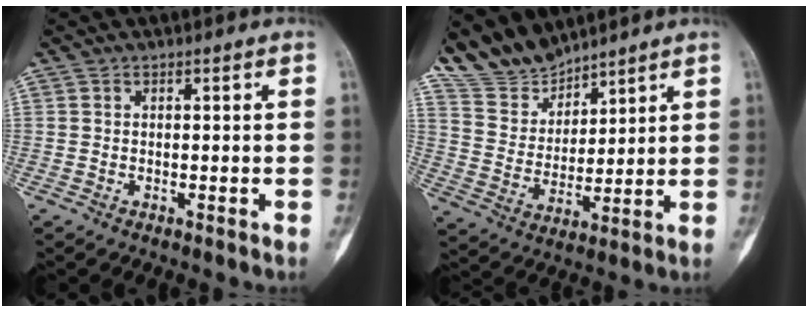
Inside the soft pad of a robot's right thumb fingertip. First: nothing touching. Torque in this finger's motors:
{"motor_torque": [-0.73, 0.50, 0.64, 0.70, 0.03]}